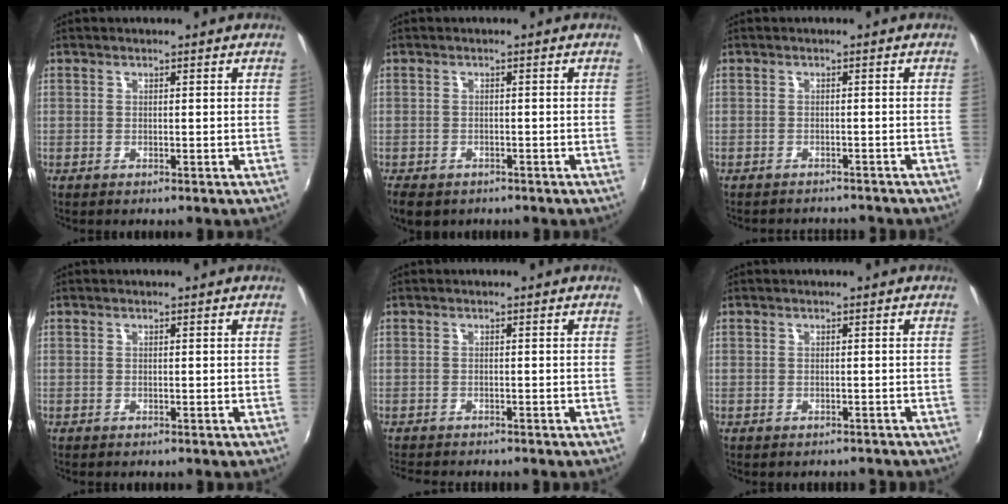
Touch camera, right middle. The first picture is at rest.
{"total": 5.2, "force": [-3.5, 3.0, 2.4], "torque": [-0.064, -0.017, -0.055]}
{"total": 5.4, "force": [-5.1, 1.4, 1.5], "torque": [-0.038, -0.009, -0.069]}
{"total": 0.0}
{"total": 3.7, "force": [-3.4, 0.7, 1.2], "torque": [-0.033, -0.015, -0.058]}
{"total": 2.0, "force": [-1.7, 0.8, 0.5], "torque": [-0.009, -0.006, -0.020]}